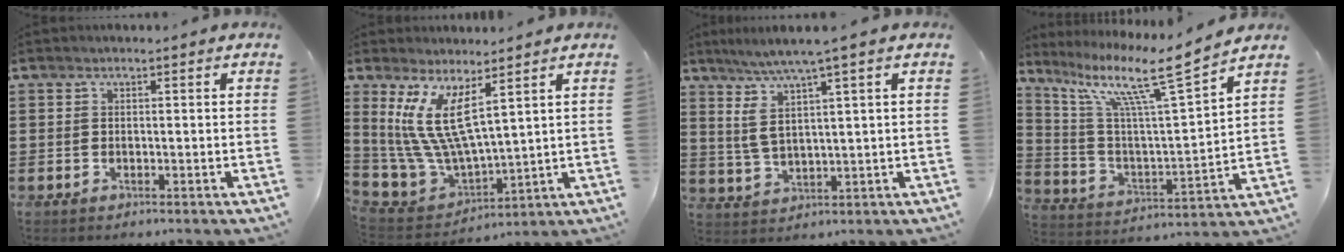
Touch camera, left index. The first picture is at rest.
{"total": 11.3, "force": [4.7, 4.5, 9.2], "torque": [-0.227, -0.028, 0.086]}
{"total": 5.5, "force": [2.8, 0.3, 4.8], "torque": [-0.116, -0.019, 0.038]}
{"total": 12.6, "force": [8.6, 1.2, 9.2], "torque": [-0.190, -0.046, 0.131]}